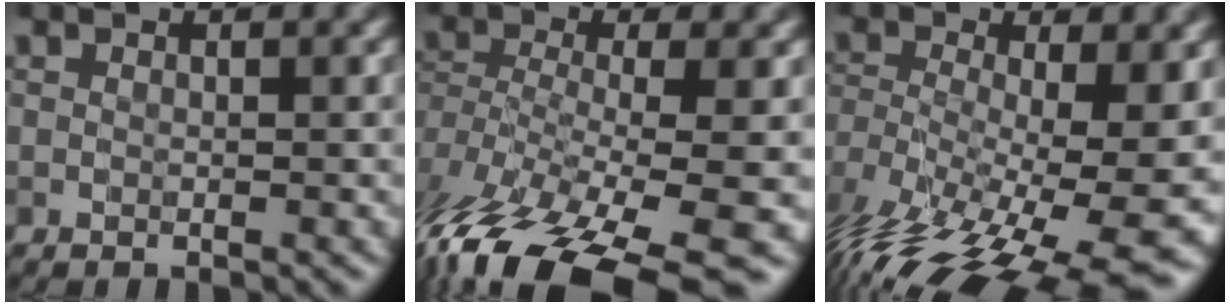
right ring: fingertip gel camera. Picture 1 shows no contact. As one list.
[{"total": 13.7, "force": [-8.6, 4.5, 9.6], "torque": [-0.218, -0.030, -0.130]}, {"total": 15.7, "force": [-6.6, 7.2, 12.2], "torque": [-0.192, -0.005, -0.066]}]